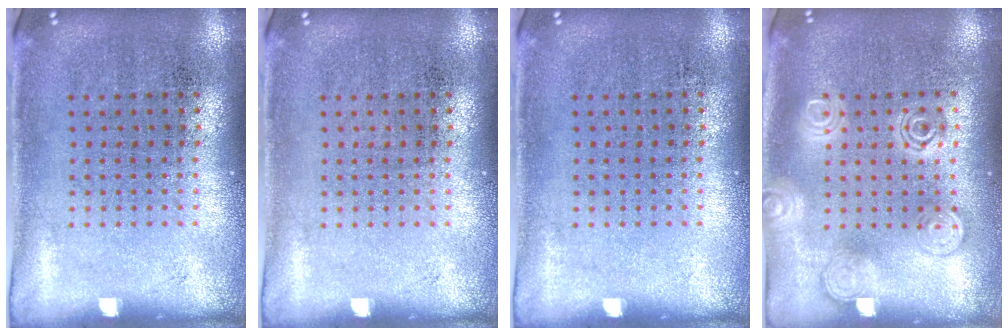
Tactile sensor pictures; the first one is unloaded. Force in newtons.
{"total": 0.0}
{"total": 0.0}
{"total": 2.7, "press": 2.7, "slide": 0.4}